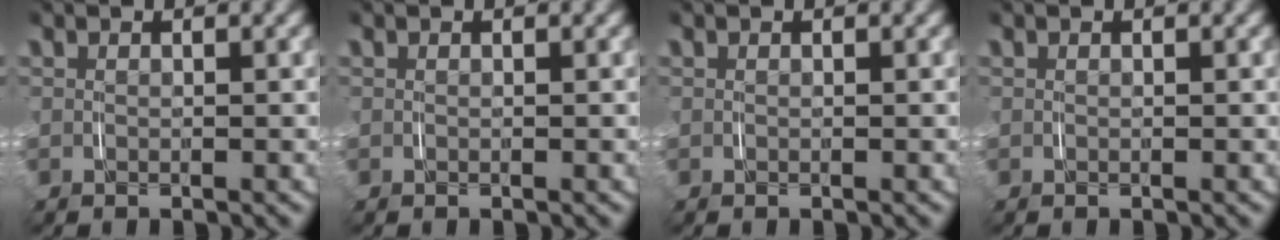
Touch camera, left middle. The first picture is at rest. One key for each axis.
{"total": 0.0}
{"total": 0.0}
{"total": 0.0}